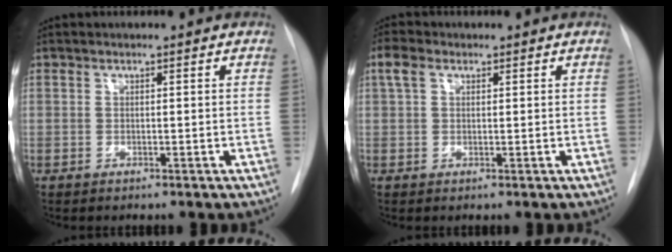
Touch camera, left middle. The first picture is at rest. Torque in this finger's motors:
{"motor_torque": [0.90, -0.95, 0.03, 0.02]}